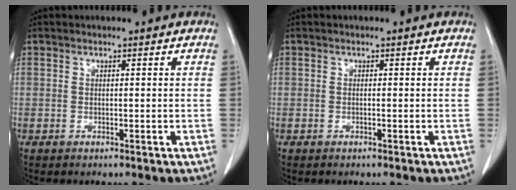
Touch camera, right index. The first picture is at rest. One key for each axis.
{"total": 0.0}